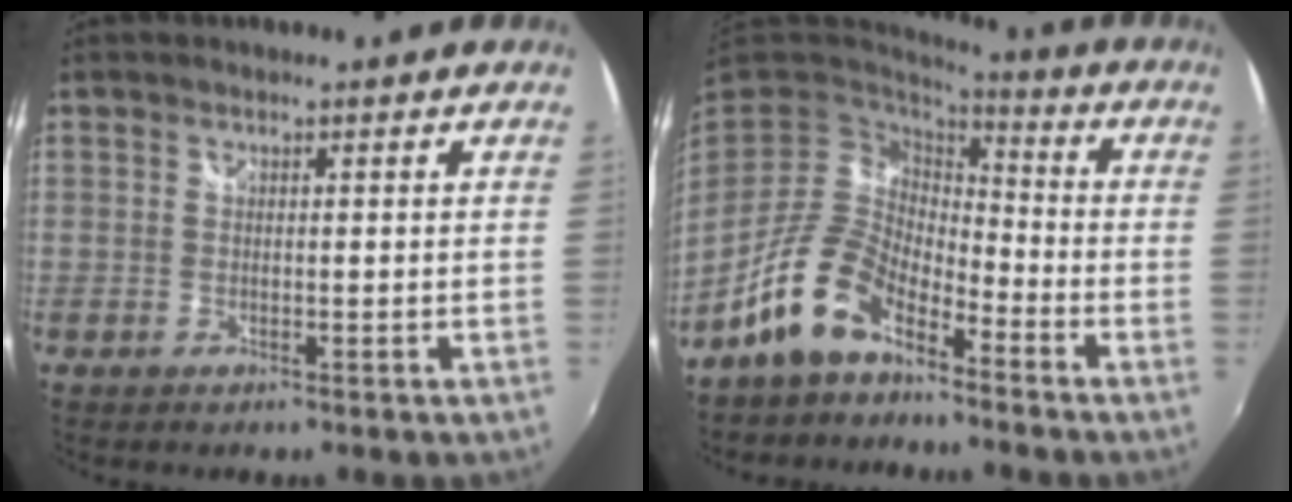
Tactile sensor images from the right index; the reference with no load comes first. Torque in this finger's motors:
{"motor_torque": [0.55, -0.47, 0.73, 0.16]}